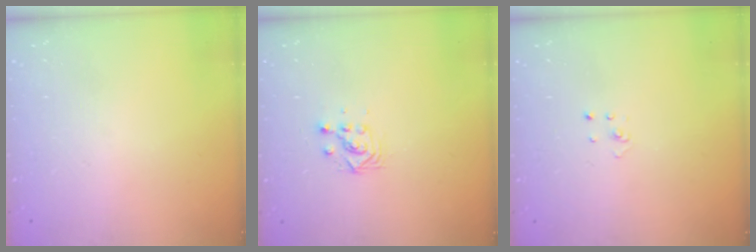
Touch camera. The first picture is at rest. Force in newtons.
{"total": 3.6, "press": 3.6, "slide": 0.1}
{"total": 1.5, "press": 1.5, "slide": 0.1}